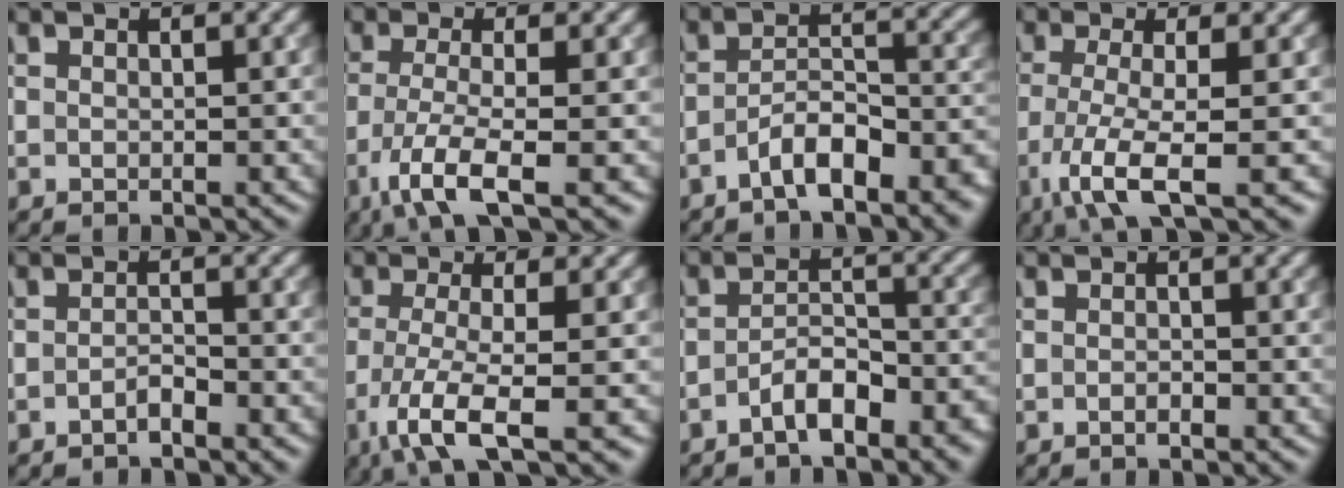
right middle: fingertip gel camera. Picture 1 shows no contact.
{"total": 5.6, "force": [-2.3, 1.3, 4.9], "torque": [-0.095, -0.015, -0.049]}
{"total": 5.6, "force": [-3.1, 2.2, 4.1], "torque": [-0.069, 0.003, -0.055]}
{"total": 6.2, "force": [-2.1, 1.5, 5.6], "torque": [-0.103, -0.016, -0.045]}
{"total": 1.3, "force": [-0.9, 0.4, 0.8], "torque": [-0.015, 0.003, -0.018]}
{"total": 6.3, "force": [-2.4, 1.5, 5.6], "torque": [-0.105, -0.015, -0.048]}
{"total": 4.5, "force": [-2.6, 2.0, 3.2], "torque": [-0.053, 0.006, -0.044]}
{"total": 0.6, "force": [-0.4, 0.3, 0.5], "torque": [-0.009, -0.001, -0.006]}